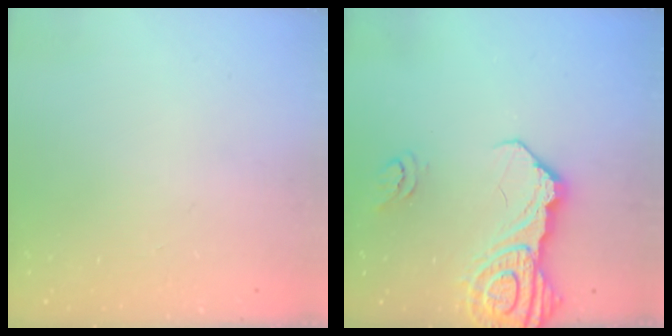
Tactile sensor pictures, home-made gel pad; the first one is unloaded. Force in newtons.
{"total": 16.4, "press": 16.3, "slide": 1.9}